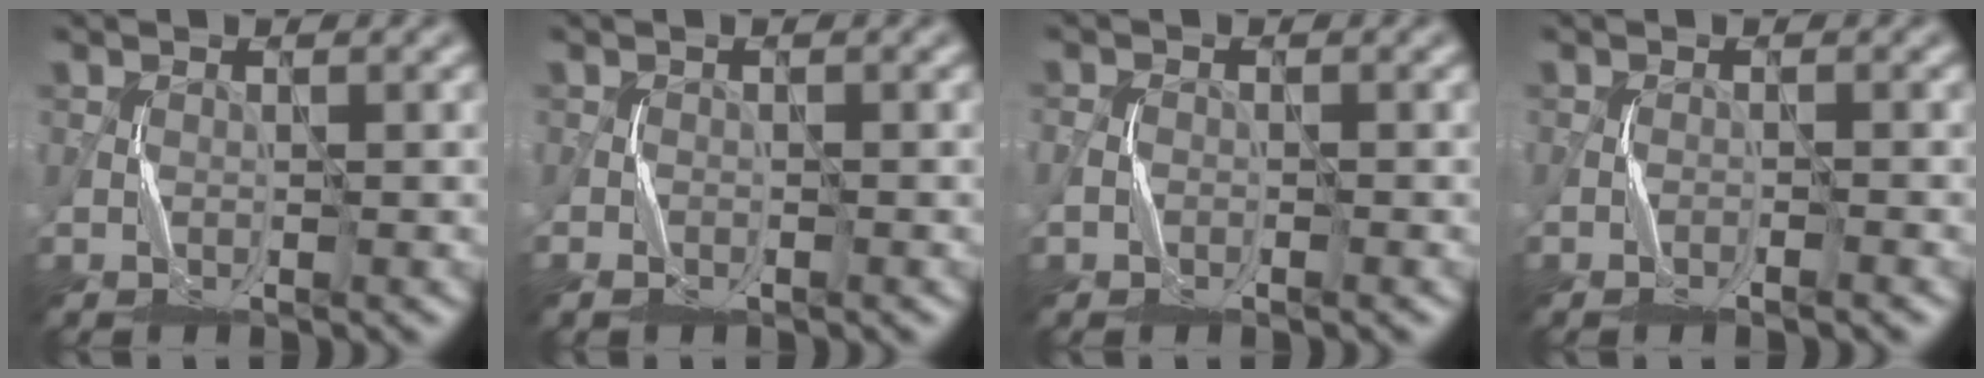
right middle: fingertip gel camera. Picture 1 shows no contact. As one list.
[{"total": 0.6, "force": [-0.5, 0.3, -0.2], "torque": [0.005, -0.001, -0.012]}, {"total": 0.8, "force": [-0.5, 0.6, 0.2], "torque": [-0.001, 0.001, -0.013]}, {"total": 1.2, "force": [-1.0, 0.0, 0.6], "torque": [-0.011, 0.004, -0.019]}]